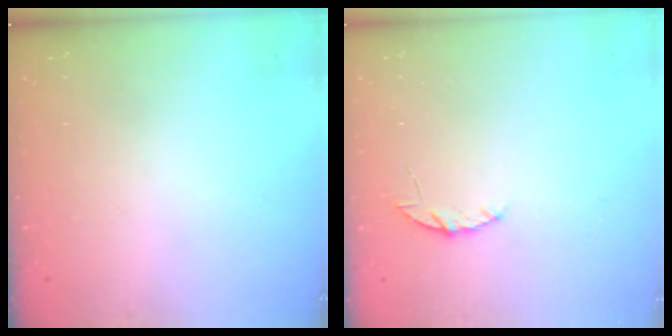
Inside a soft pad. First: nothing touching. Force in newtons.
{"total": 3.8, "press": 3.8, "slide": 0.5}